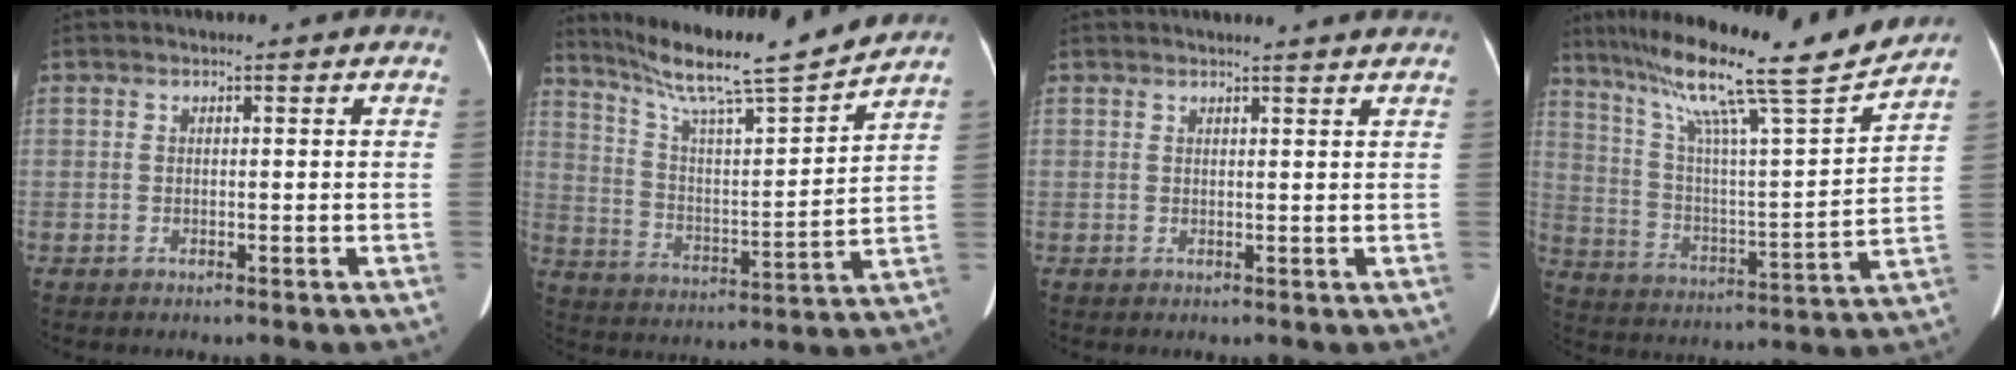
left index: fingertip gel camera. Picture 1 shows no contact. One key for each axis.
{"total": 17.2, "fx": 15.3, "fy": -0.7, "fz": 7.7, "tx": -0.136, "ty": -0.009, "tz": 0.250}
{"total": 3.9, "fx": 3.7, "fy": -0.5, "fz": 1.0, "tx": -0.012, "ty": 0.005, "tz": 0.038}
{"total": 21.4, "fx": 17.2, "fy": -0.5, "fz": 12.9, "tx": -0.216, "ty": 0.001, "tz": 0.273}